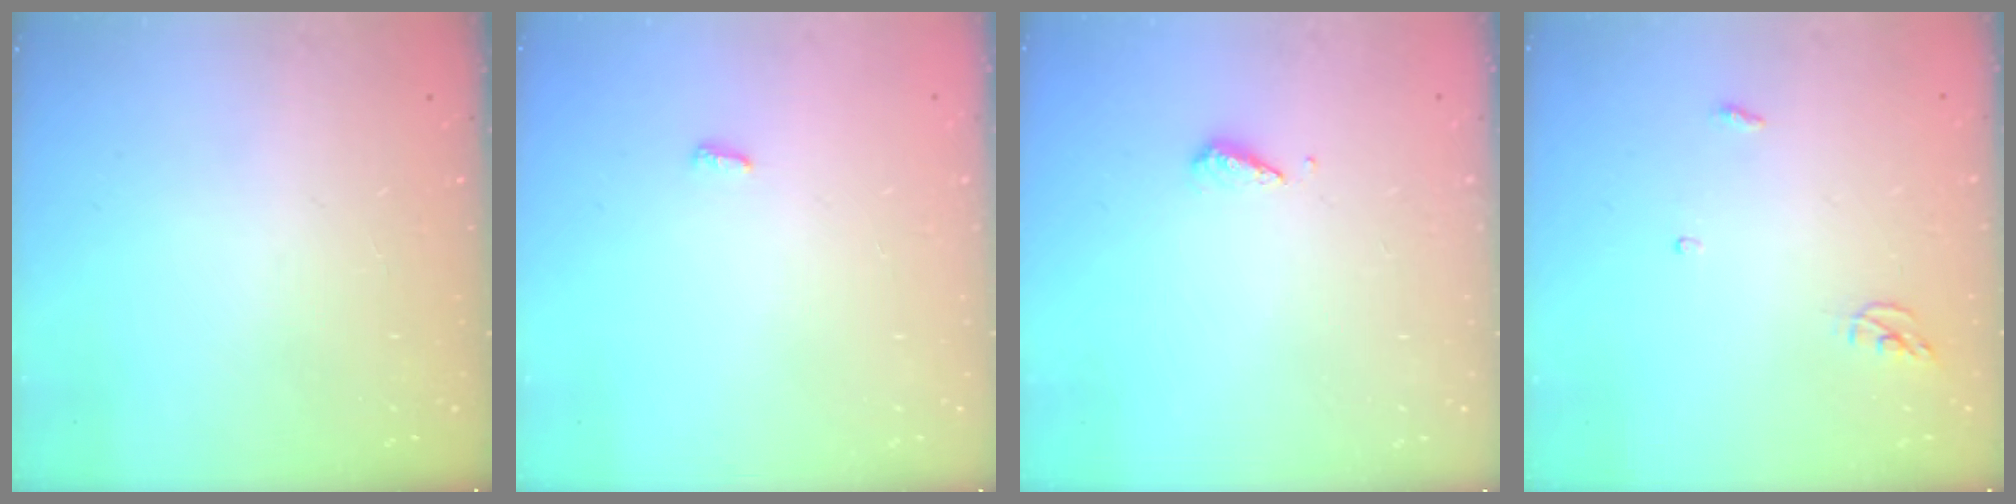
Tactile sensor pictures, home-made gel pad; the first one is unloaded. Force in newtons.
{"total": 2.8, "press": 2.8, "slide": 0.5}
{"total": 4.4, "press": 4.4, "slide": 0.5}
{"total": 3.6, "press": 3.6, "slide": 0.3}